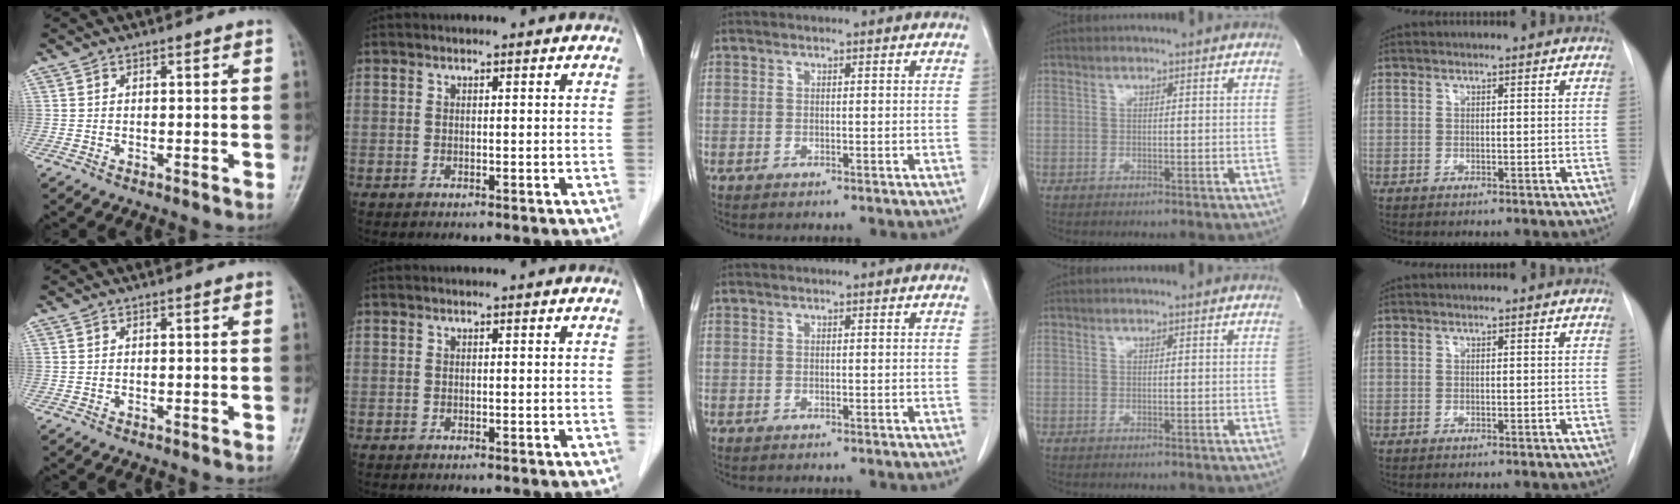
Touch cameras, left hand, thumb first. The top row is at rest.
{}